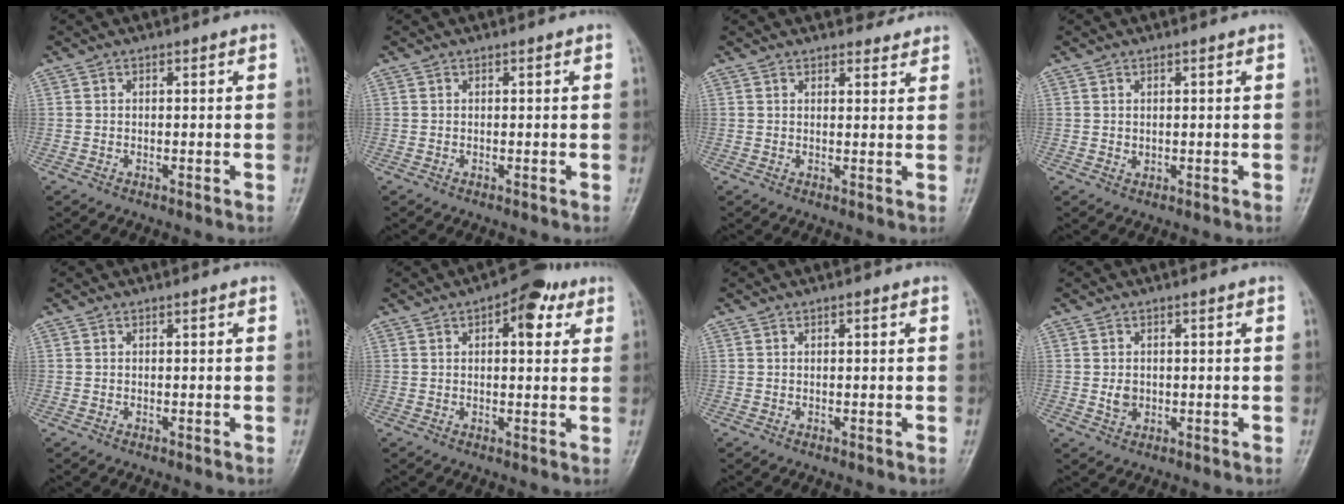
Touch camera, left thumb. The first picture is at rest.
{"total": 0.0}
{"total": 3.0, "force": [2.8, 1.0, 0.4], "torque": [0.014, -0.016, 0.033]}
{"total": 1.0, "force": [0.5, 0.6, 0.6], "torque": [-0.006, -0.004, 0.011]}
{"total": 0.0}
{"total": 7.7, "force": [3.5, 3.6, 5.9], "torque": [-0.052, -0.002, 0.038]}
{"total": 0.6, "force": [0.3, 0.2, 0.5], "torque": [-0.010, 0.000, 0.004]}
{"total": 2.0, "force": [0.1, 1.6, 1.2], "torque": [-0.016, -0.002, 0.006]}